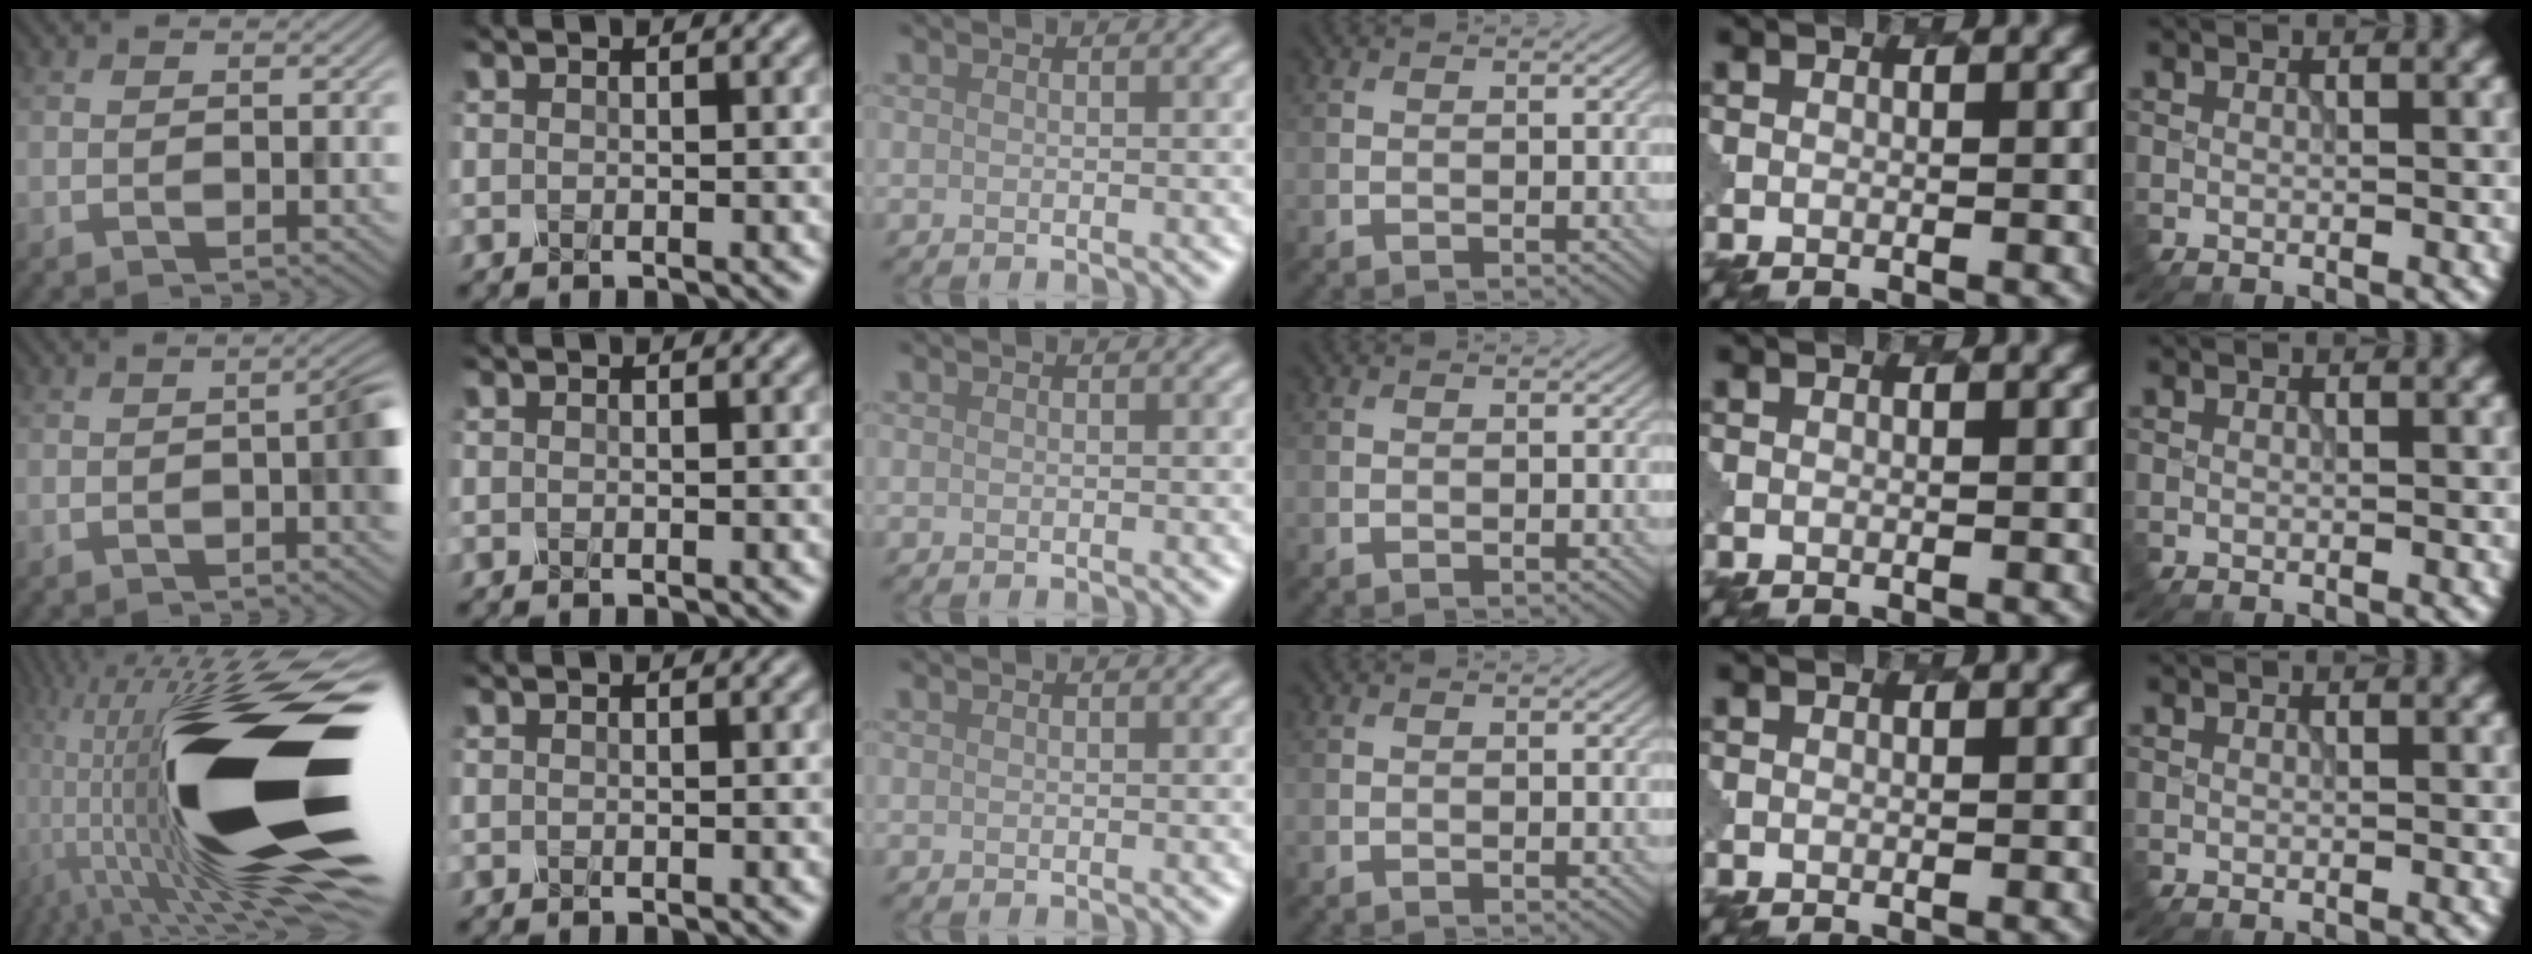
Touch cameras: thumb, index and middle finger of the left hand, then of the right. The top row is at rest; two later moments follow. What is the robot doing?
{"motion": "dispense", "object": "spray bottle"}